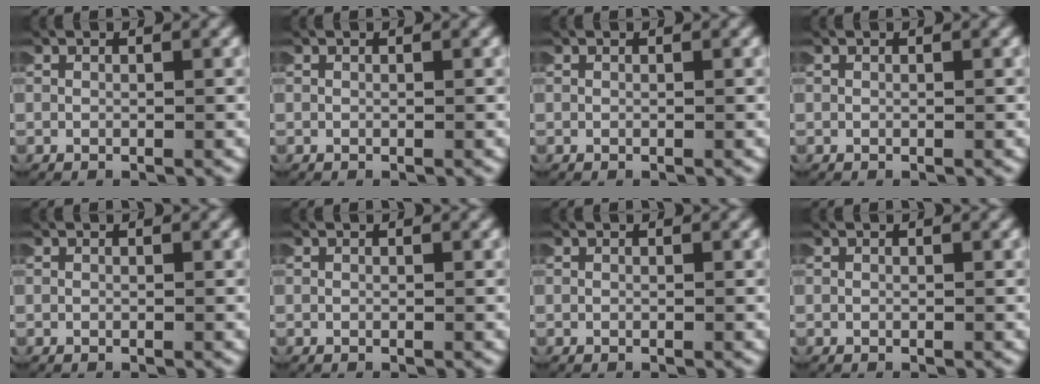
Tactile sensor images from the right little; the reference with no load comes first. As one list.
[{"total": 0.0}, {"total": 0.0}, {"total": 0.0}, {"total": 0.0}, {"total": 0.0}, {"total": 0.0}, {"total": 0.0}]